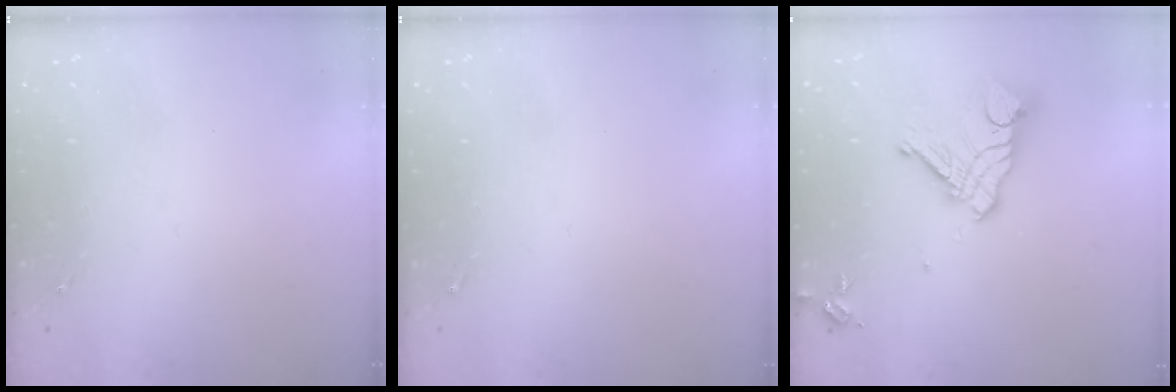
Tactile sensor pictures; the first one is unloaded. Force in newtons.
{"total": 0.0}
{"total": 14.6, "press": 14.6, "slide": 1.5}